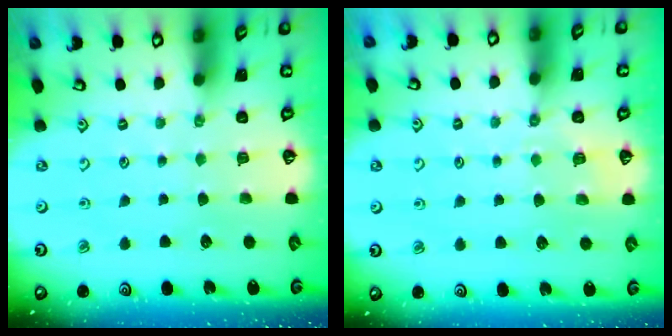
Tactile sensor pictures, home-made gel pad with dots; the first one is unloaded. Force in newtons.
{"total": 4.1, "press": 3.9, "slide": 1.2}